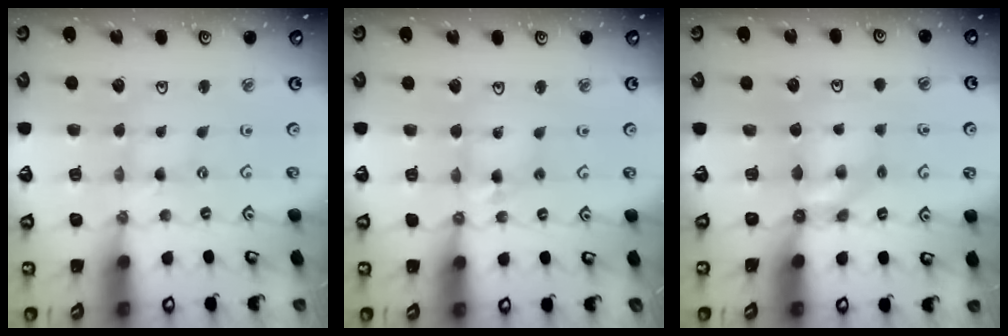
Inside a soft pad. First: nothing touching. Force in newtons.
{"total": 7.1, "press": 7.1, "slide": 0.7}
{"total": 5.5, "press": 5.5, "slide": 0.1}